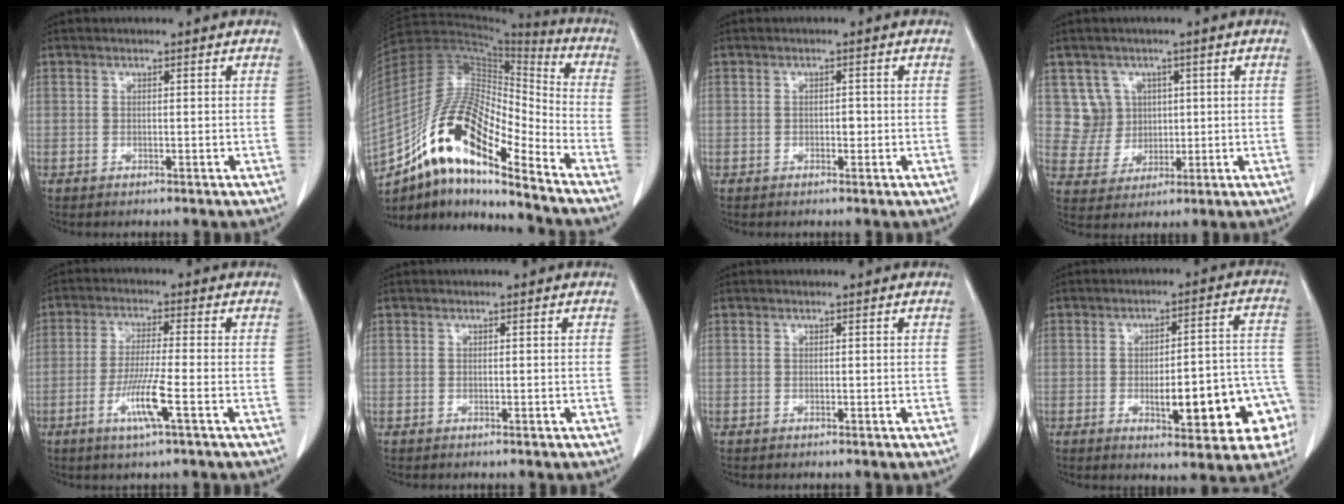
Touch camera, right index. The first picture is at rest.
{"total": 18.0, "force": [-11.6, 4.1, 13.2], "torque": [-0.250, 0.027, -0.203]}
{"total": 1.0, "force": [-0.3, 0.6, 0.8], "torque": [-0.009, 0.003, -0.005]}
{"total": 5.9, "force": [1.9, 5.6, 0.1], "torque": [0.001, 0.017, 0.043]}
{"total": 7.1, "force": [-2.9, -0.3, 6.4], "torque": [-0.127, -0.013, -0.057]}
{"total": 0.0}
{"total": 0.0}
{"total": 15.1, "force": [-4.8, 4.0, 13.8], "torque": [-0.126, 0.038, -0.048]}